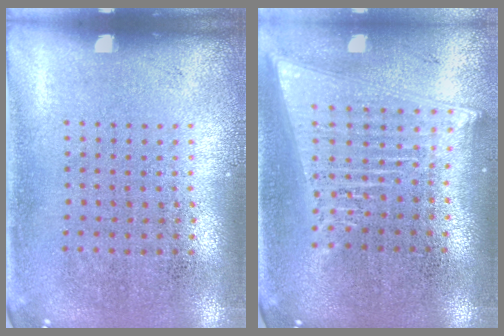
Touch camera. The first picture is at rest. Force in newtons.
{"total": 2.0, "press": 1.7, "slide": 1.1}